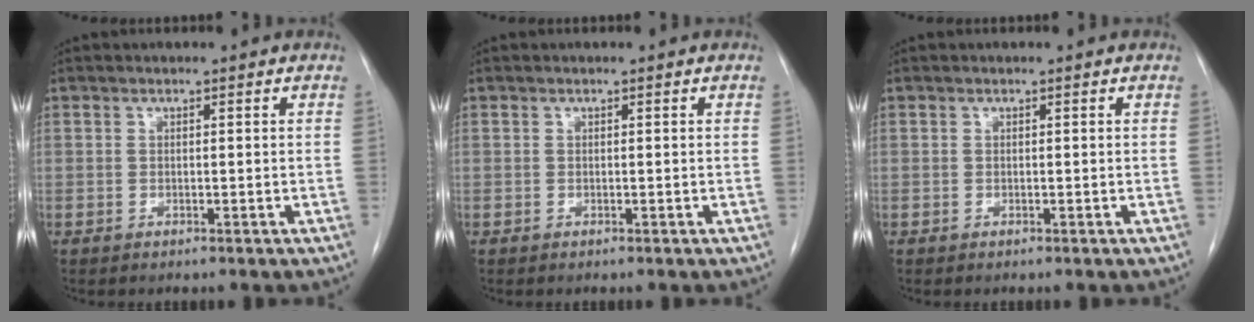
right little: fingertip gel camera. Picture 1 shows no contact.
{"total": 0.0}
{"total": 0.0}